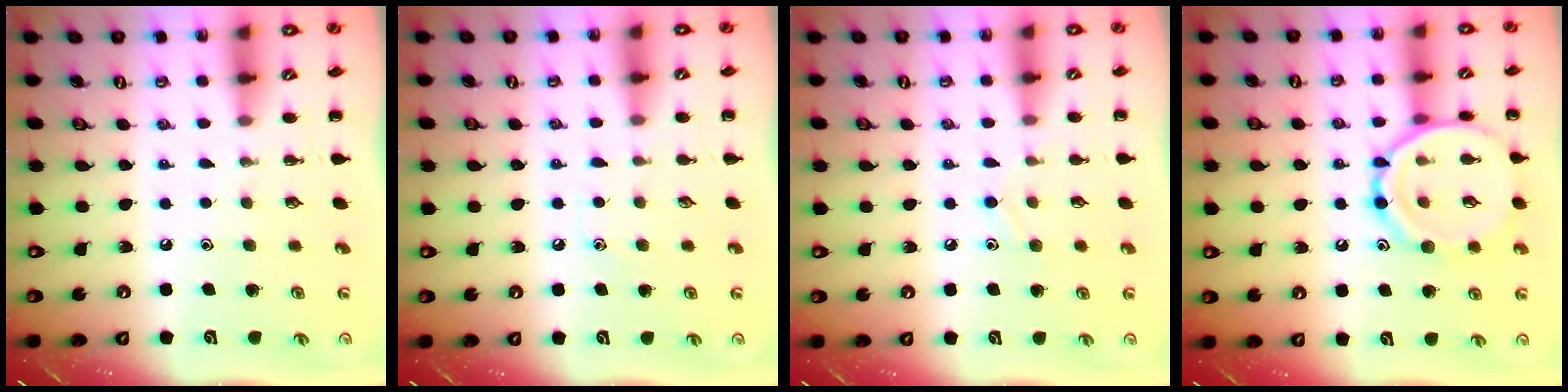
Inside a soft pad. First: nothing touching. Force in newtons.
{"total": 4.9, "press": 4.5, "slide": 1.7}
{"total": 7.2, "press": 6.8, "slide": 2.4}
{"total": 15.1, "press": 15.0, "slide": 0.9}